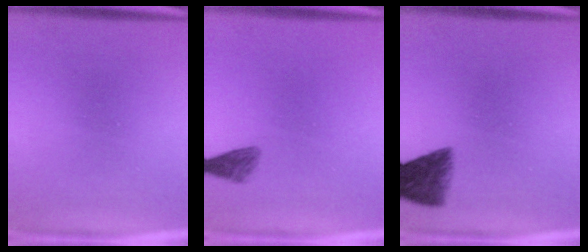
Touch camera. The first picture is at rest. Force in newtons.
{"total": 1.9}
{"total": 5.8}